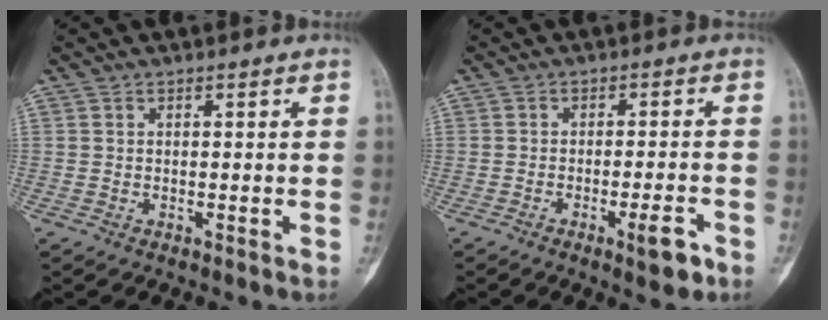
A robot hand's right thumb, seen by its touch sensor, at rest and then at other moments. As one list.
[{"total": 7.7, "force": [-3.7, 2.0, 6.4], "torque": [-0.080, 0.012, -0.049]}]